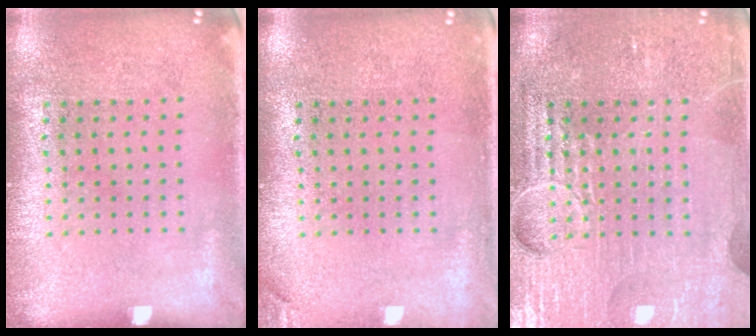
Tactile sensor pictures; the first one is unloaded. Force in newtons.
{"total": 1.1, "press": 1.1, "slide": 0.3}
{"total": 4.2, "press": 4.2, "slide": 0.4}